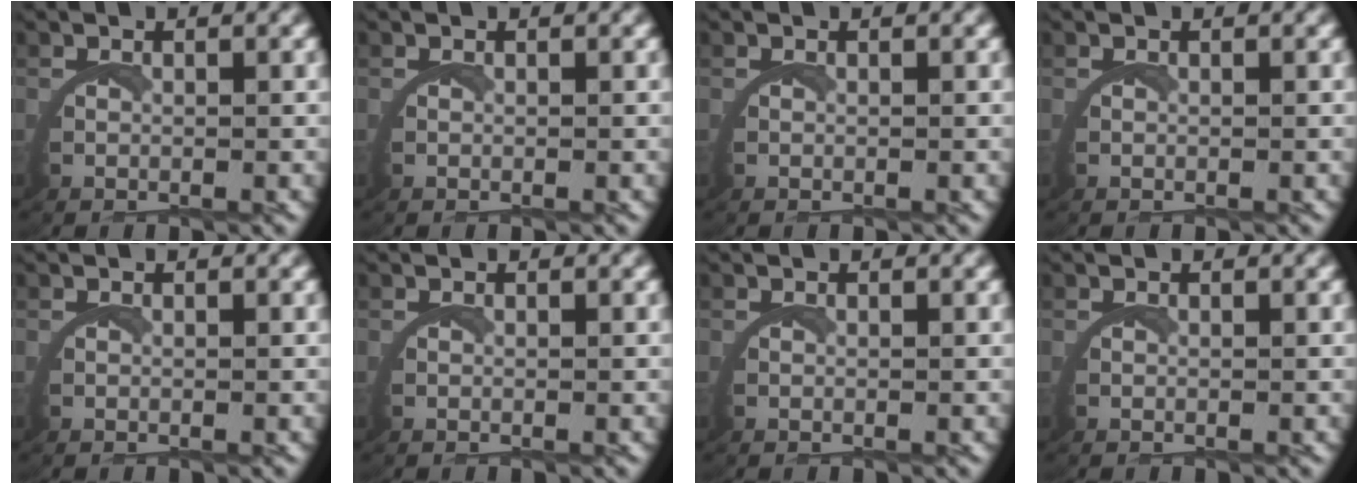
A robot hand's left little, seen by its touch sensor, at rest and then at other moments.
{"total": 0.0}
{"total": 0.0}
{"total": 0.0}
{"total": 0.0}
{"total": 0.0}
{"total": 0.0}
{"total": 0.0}